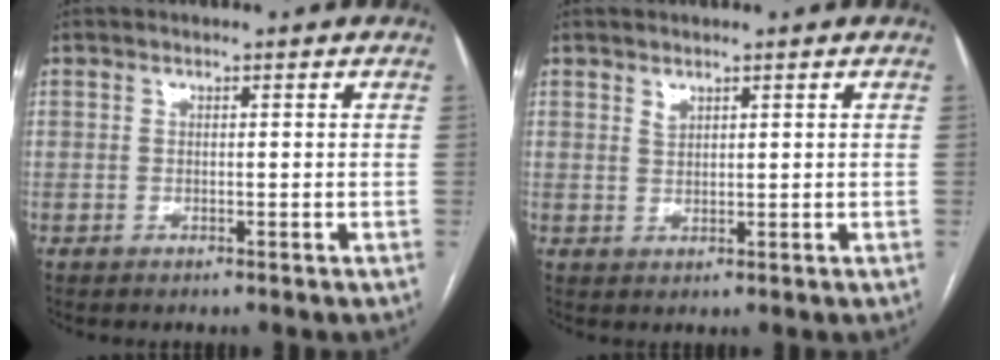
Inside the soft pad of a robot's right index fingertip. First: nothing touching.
{"total": 1.1, "force": [0.9, 0.4, 0.5], "torque": [-0.009, -0.002, 0.019]}